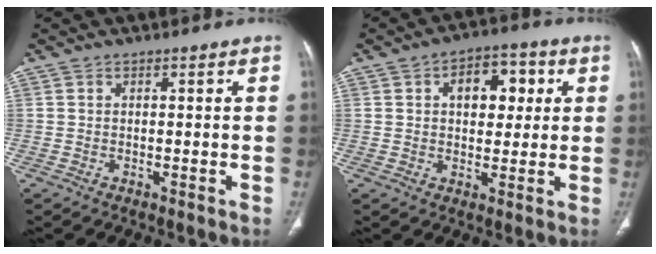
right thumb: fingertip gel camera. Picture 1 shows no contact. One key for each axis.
{"total": 9.8, "fx": 2.6, "fy": 6.1, "fz": 7.1, "tx": -0.065, "ty": 0.009, "tz": 0.036}